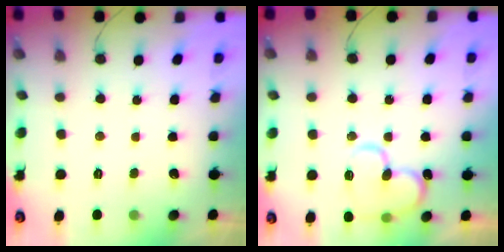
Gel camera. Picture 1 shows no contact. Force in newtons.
{"total": 14.8, "press": 14.7, "slide": 2.3}